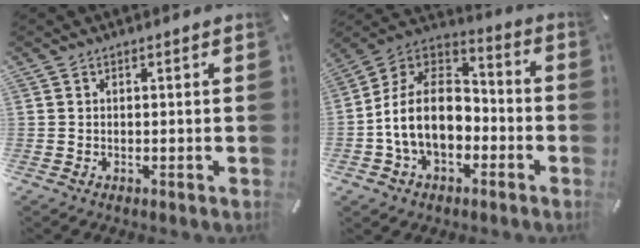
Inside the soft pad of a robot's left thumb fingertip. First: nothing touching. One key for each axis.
{"total": 15.6, "fx": -4.0, "fy": 11.6, "fz": 9.7, "tx": -0.205, "ty": 0.025, "tz": -0.075}